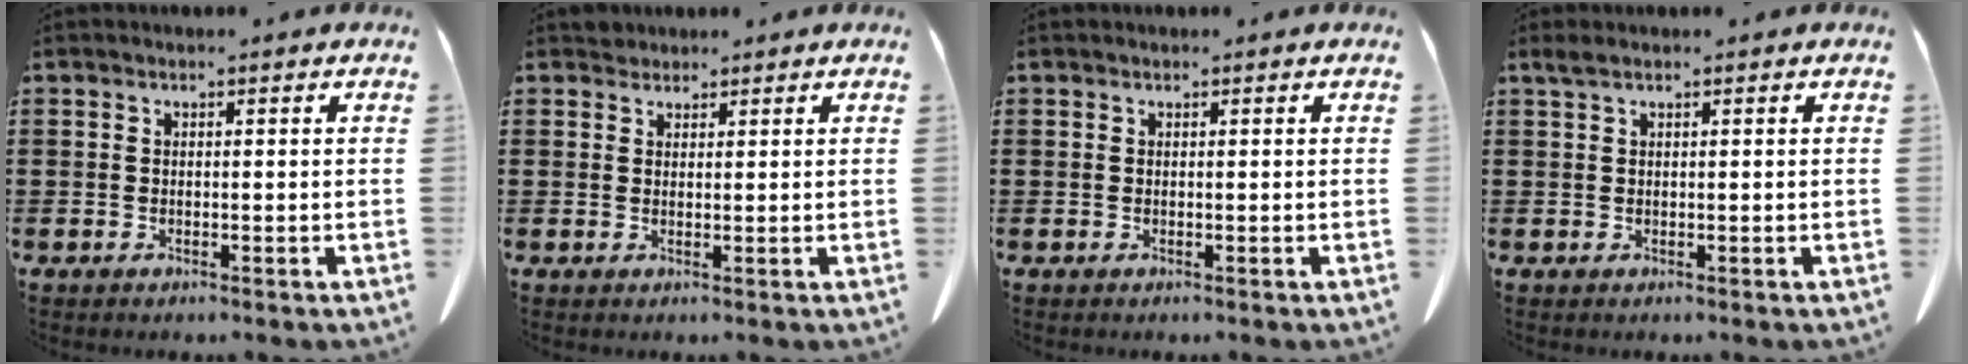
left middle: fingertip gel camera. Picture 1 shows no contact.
{"total": 1.5, "force": [1.3, 0.6, -0.1], "torque": [-0.002, 0.003, 0.027]}
{"total": 0.0}
{"total": 1.0, "force": [0.6, 0.1, 0.8], "torque": [-0.018, 0.001, 0.011]}